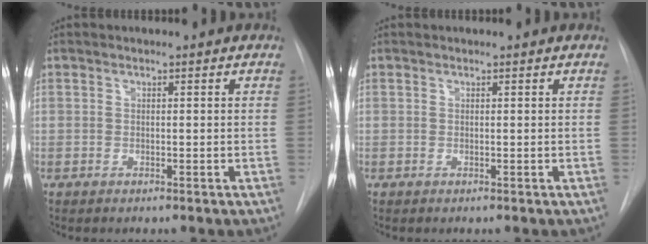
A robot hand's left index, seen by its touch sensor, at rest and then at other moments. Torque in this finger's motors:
{"motor_torque": [0.00, 0.00, 0.03, 0.00]}